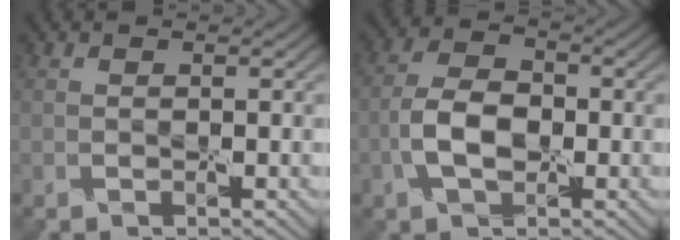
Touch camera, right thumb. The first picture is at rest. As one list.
[{"total": 4.9, "force": [-1.7, 2.8, 3.7], "torque": [-0.077, 0.012, -0.042]}]